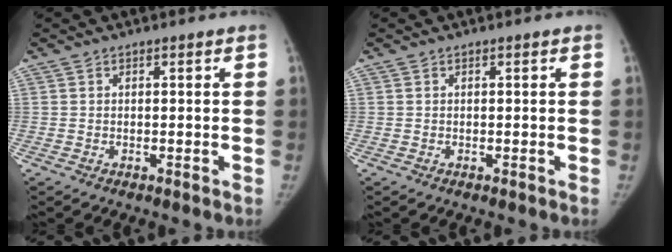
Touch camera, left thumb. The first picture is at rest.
{"total": 0.0}